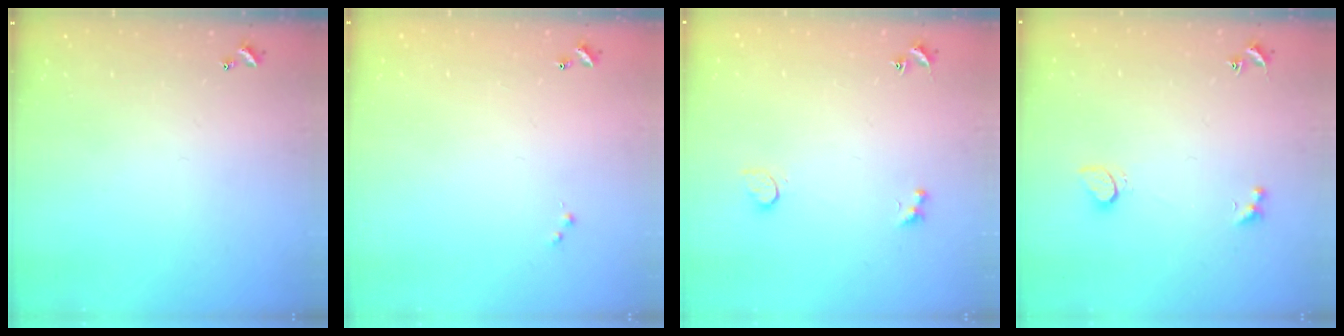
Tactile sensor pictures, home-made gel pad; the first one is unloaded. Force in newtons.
{"total": 0.0}
{"total": 2.6, "press": 2.3, "slide": 1.2}
{"total": 2.5, "press": 2.4, "slide": 0.8}